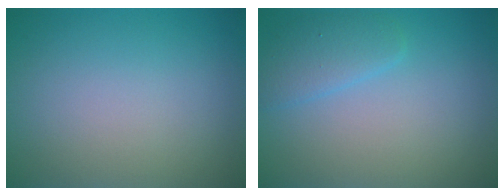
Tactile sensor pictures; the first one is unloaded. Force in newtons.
{"total": 2.3, "press": 2.3, "slide": 0.2}